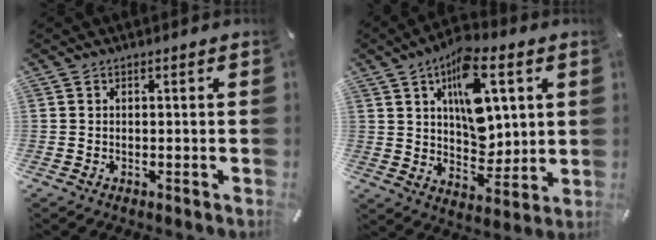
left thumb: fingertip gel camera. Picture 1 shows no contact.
{"total": 15.4, "force": [5.9, 9.0, 11.0], "torque": [-0.147, -0.020, 0.102]}